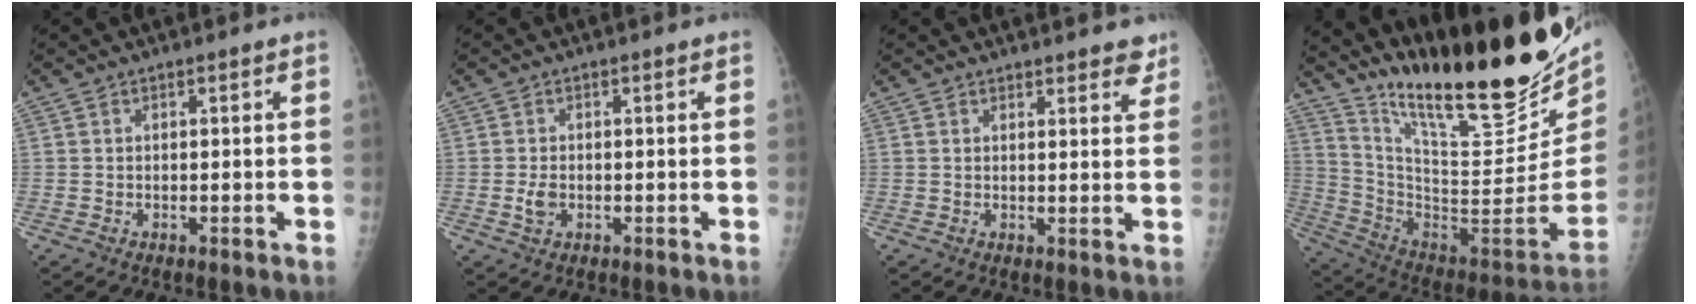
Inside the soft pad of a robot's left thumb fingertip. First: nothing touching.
{"total": 2.3, "force": [-0.4, 1.6, 1.7], "torque": [-0.031, 0.000, -0.007]}
{"total": 4.5, "force": [3.7, 1.6, 2.0], "torque": [0.001, -0.018, 0.042]}
{"total": 33.0, "force": [23.3, 8.3, 21.9], "torque": [-0.314, -0.121, 0.364]}